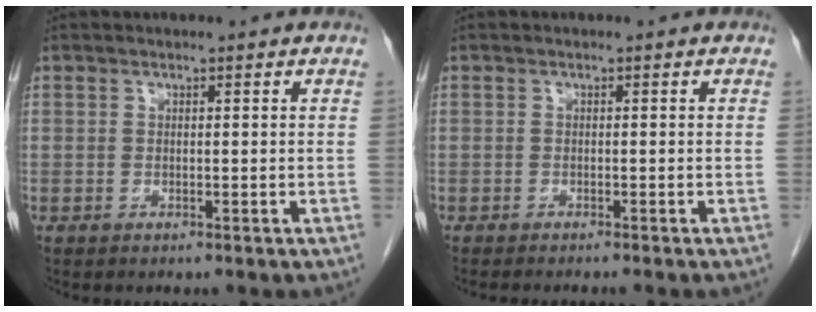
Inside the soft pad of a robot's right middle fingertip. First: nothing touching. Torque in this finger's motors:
{"motor_torque": [0.12, -0.08, 0.01, 0.01]}